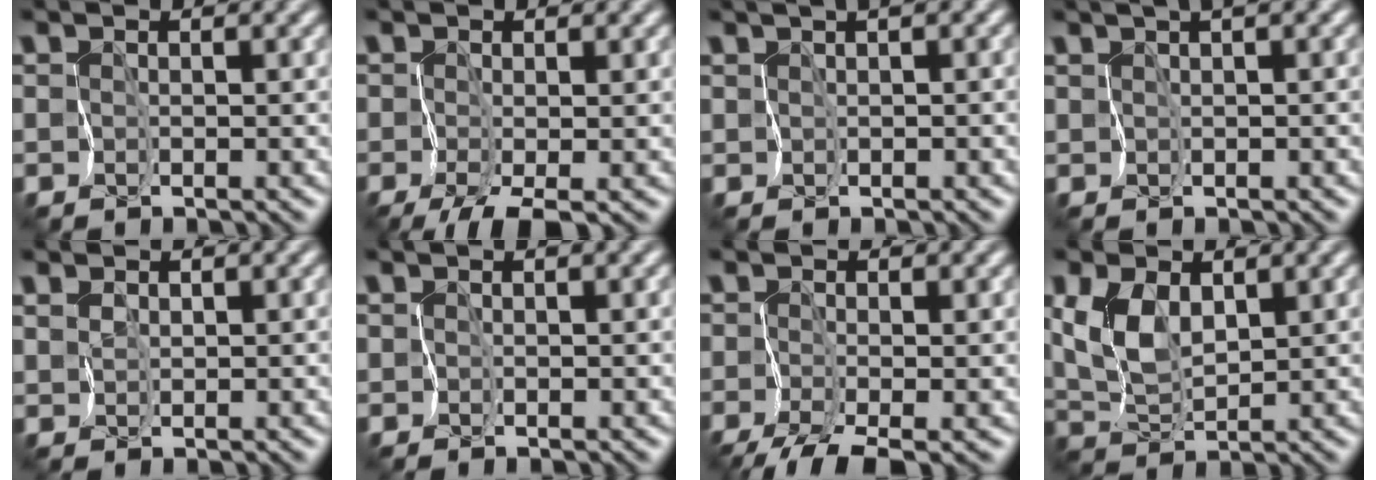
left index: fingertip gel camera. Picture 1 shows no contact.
{"total": 3.1, "force": [-1.3, 1.0, 2.6], "torque": [-0.047, 0.000, -0.023]}
{"total": 3.5, "force": [1.8, 1.1, 2.8], "torque": [-0.043, 0.011, 0.030]}
{"total": 3.2, "force": [2.0, 0.6, 2.4], "torque": [-0.042, 0.014, 0.035]}
{"total": 0.8, "force": [0.7, 0.4, -0.1], "torque": [-0.002, 0.000, 0.014]}
{"total": 0.6, "force": [0.1, 0.4, 0.4], "torque": [-0.001, 0.002, 0.001]}
{"total": 3.4, "force": [-2.4, 0.6, 2.3], "torque": [-0.035, -0.004, -0.045]}
{"total": 3.7, "force": [1.3, 1.9, 2.9], "torque": [-0.063, 0.002, 0.029]}